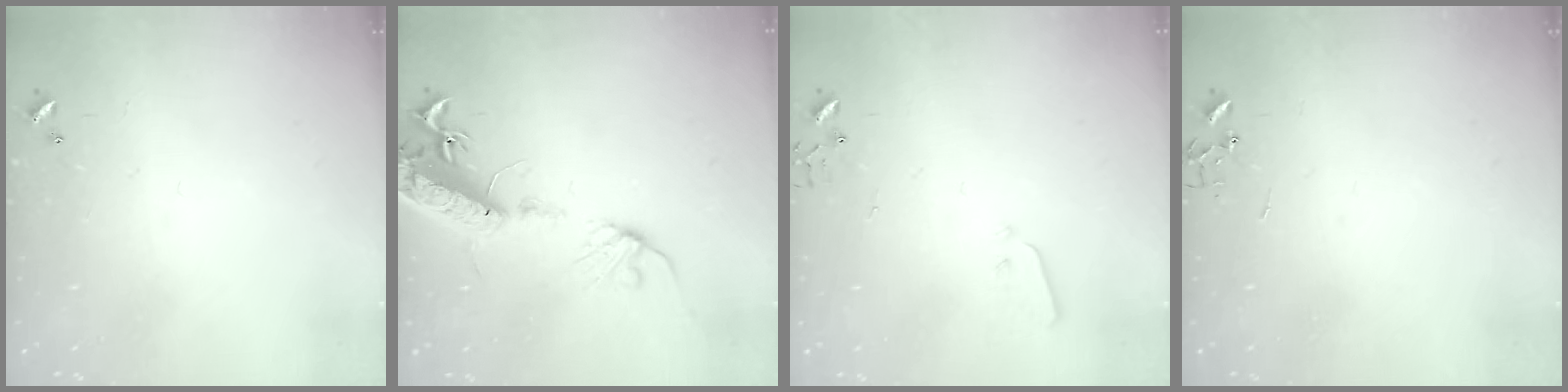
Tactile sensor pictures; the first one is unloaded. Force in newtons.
{"total": 16.6, "press": 16.2, "slide": 3.8}
{"total": 2.9, "press": 2.9, "slide": 0.4}
{"total": 0.0}